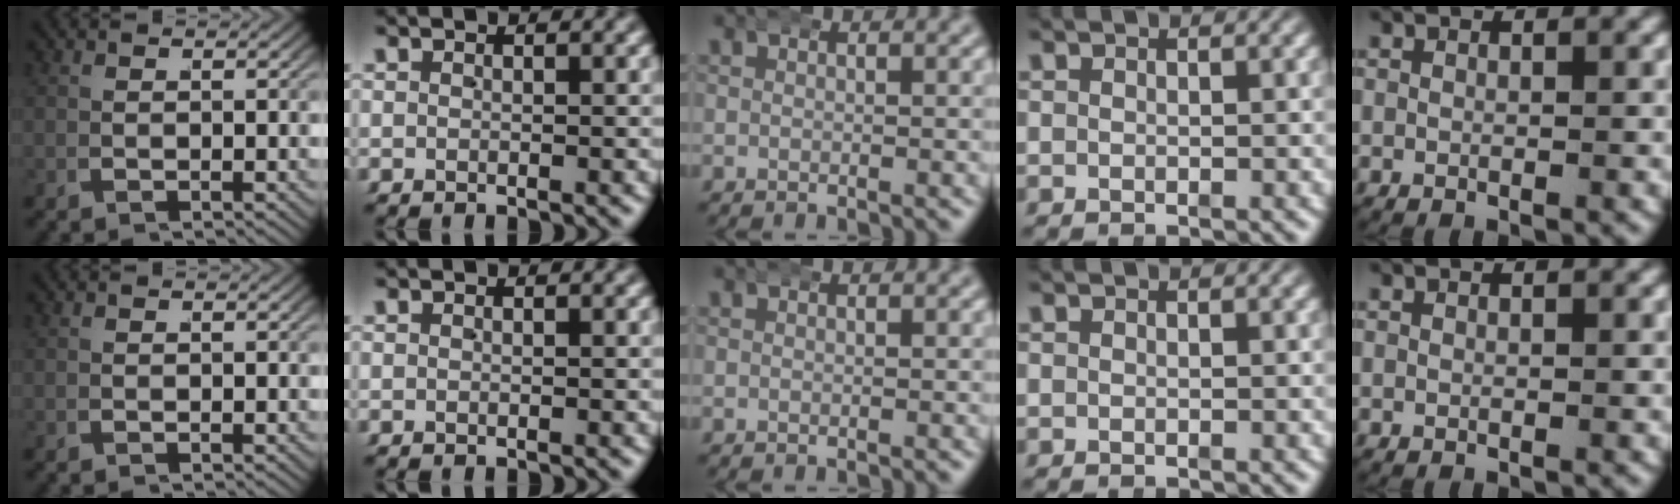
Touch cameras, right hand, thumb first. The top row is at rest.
{}